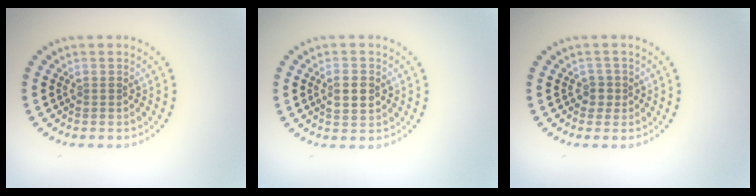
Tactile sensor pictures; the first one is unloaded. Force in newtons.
{"total": 2.2, "press": 2.2, "slide": 0.2}
{"total": 1.3, "press": 1.1, "slide": 0.7}